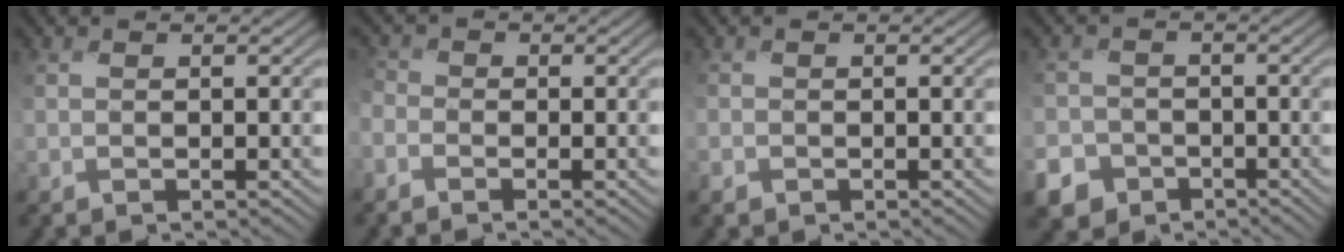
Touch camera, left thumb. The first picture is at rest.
{"total": 2.9, "force": [-1.8, 1.9, 1.2], "torque": [-0.042, -0.007, -0.045]}
{"total": 1.3, "force": [-0.7, 1.0, 0.3], "torque": [-0.008, -0.006, -0.020]}
{"total": 6.8, "force": [-3.8, 5.5, 1.5], "torque": [-0.044, -0.024, -0.084]}